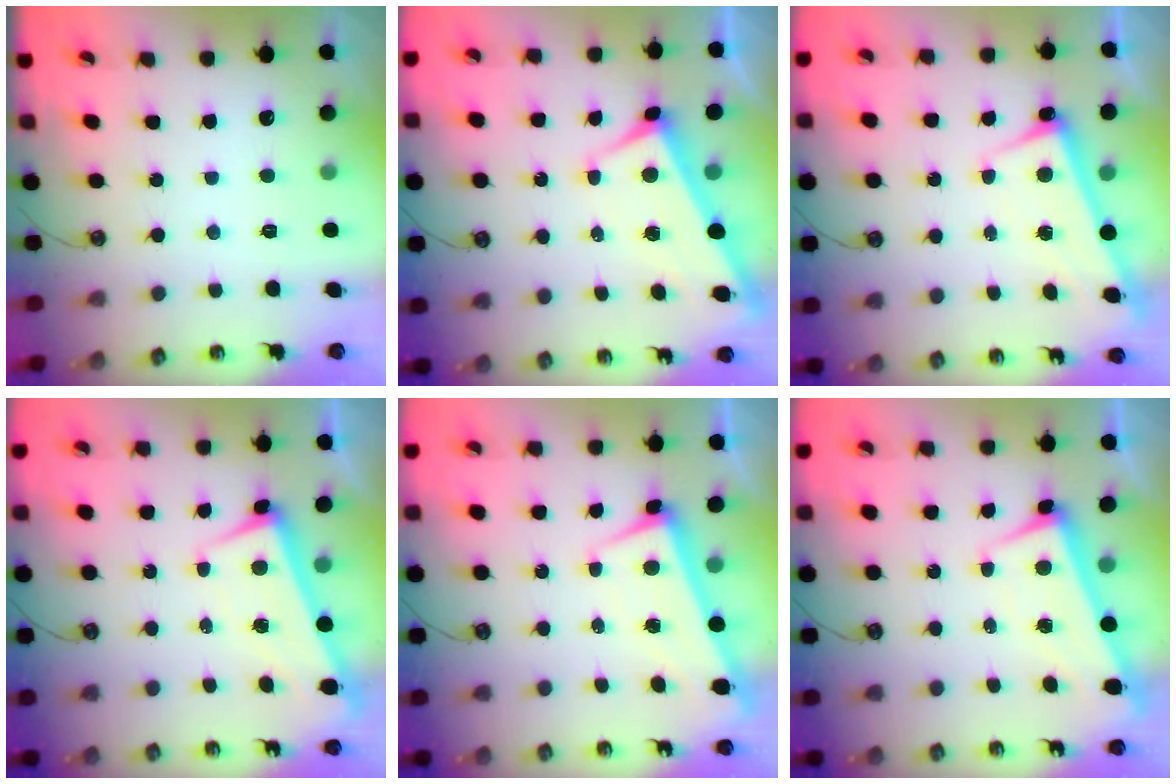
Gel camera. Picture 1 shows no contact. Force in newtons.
{"total": 2.8, "press": 2.7, "slide": 0.9}
{"total": 2.7, "press": 2.6, "slide": 0.4}
{"total": 1.5, "press": 0.4, "slide": 1.4}
{"total": 1.6, "press": 0.6, "slide": 1.4}
{"total": 1.6, "press": 0.6, "slide": 1.4}